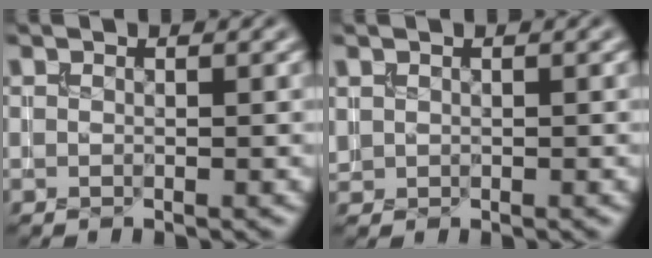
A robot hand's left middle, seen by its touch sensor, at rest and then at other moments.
{"total": 0.7, "force": [0.4, 0.5, 0.1], "torque": [-0.001, -0.001, 0.010]}